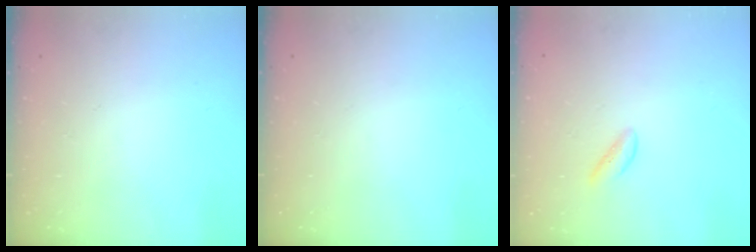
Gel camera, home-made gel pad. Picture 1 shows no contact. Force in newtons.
{"total": 0.0}
{"total": 0.6, "press": 0.5, "slide": 0.3}